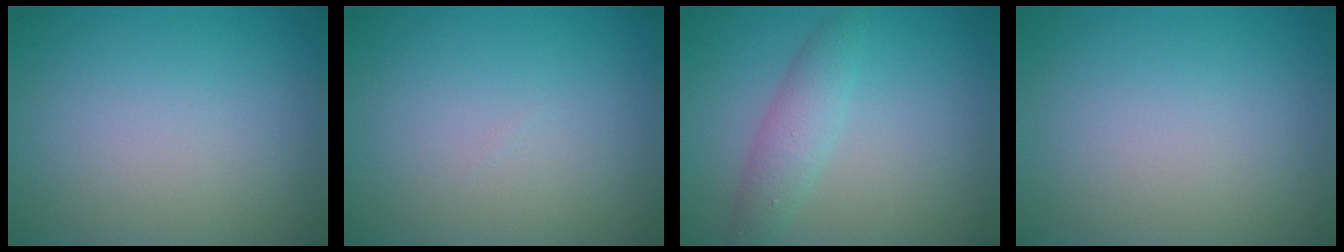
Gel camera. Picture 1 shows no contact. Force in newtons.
{"total": 0.0}
{"total": 2.7, "press": 2.7, "slide": 0.2}
{"total": 0.0}